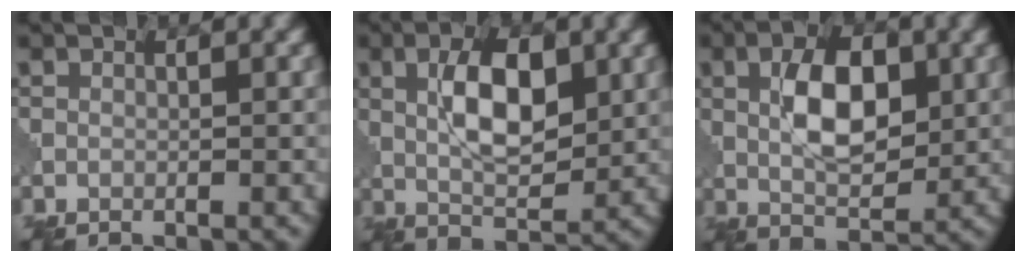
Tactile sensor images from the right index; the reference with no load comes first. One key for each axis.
{"total": 6.1, "fx": 1.7, "fy": 2.6, "fz": 5.2, "tx": -0.093, "ty": 0.003, "tz": 0.033}
{"total": 6.2, "fx": 1.5, "fy": 3.1, "fz": 5.1, "tx": -0.089, "ty": 0.003, "tz": 0.029}